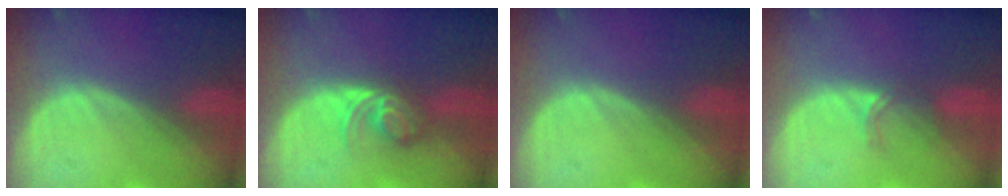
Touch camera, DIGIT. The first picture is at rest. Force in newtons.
{"total": 5.7, "press": 4.7, "slide": 3.3}
{"total": 0.0}
{"total": 2.2, "press": 1.7, "slide": 1.3}